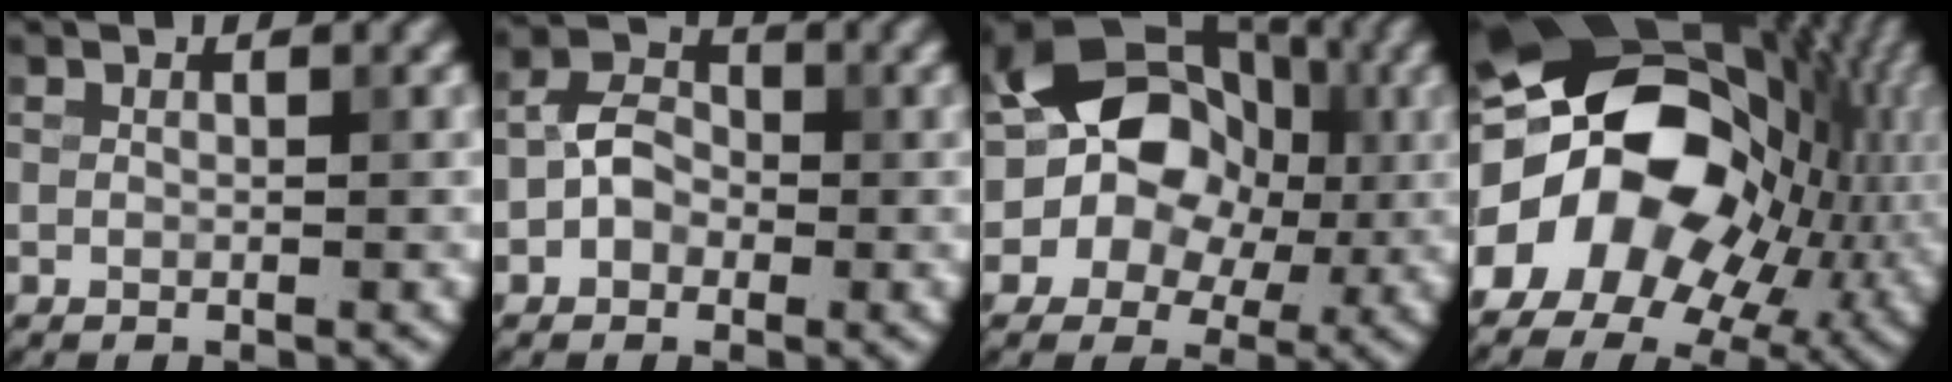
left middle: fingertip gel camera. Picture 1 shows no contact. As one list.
[{"total": 3.1, "force": [-0.9, 2.5, 1.7], "torque": [-0.028, 0.008, -0.023]}, {"total": 10.5, "force": [1.0, 8.7, 5.8], "torque": [-0.070, 0.018, -0.013]}, {"total": 20.5, "force": [-0.1, 15.2, 13.7], "torque": [-0.233, 0.000, -0.008]}]